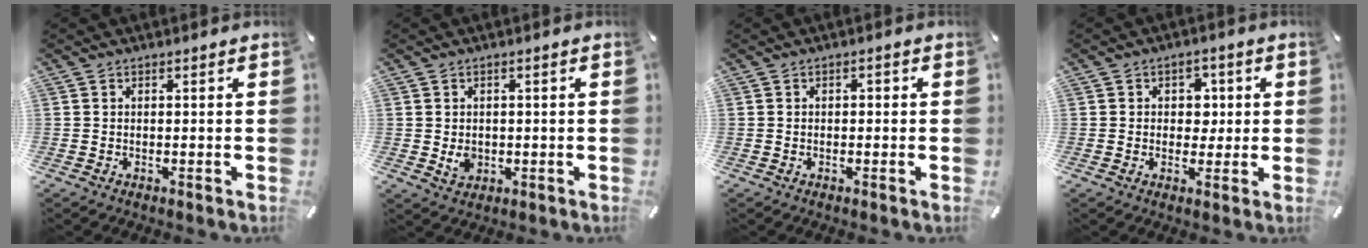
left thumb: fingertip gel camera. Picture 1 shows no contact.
{"total": 3.0, "force": [-0.2, 2.6, 1.3], "torque": [-0.007, -0.002, -0.004]}
{"total": 1.1, "force": [-0.5, 0.6, 0.7], "torque": [-0.014, 0.004, -0.011]}
{"total": 5.3, "force": [0.3, 4.5, 2.7], "torque": [-0.029, 0.000, -0.001]}